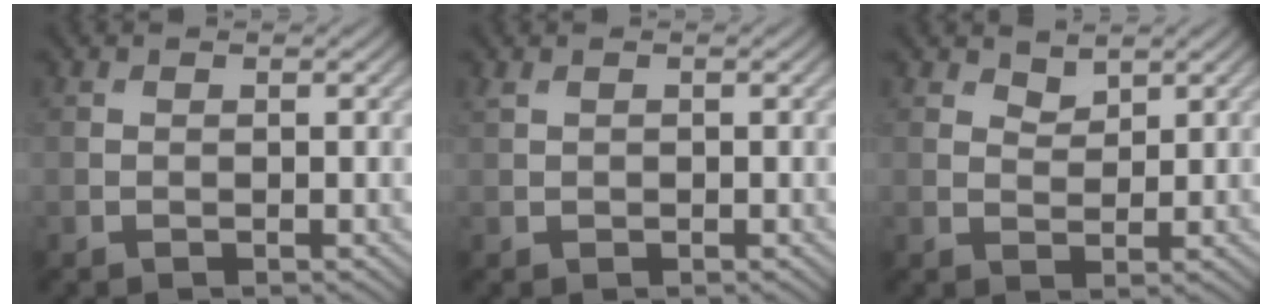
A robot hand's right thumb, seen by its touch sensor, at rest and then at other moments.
{"total": 0.8, "force": [0.3, 0.5, 0.5], "torque": [-0.017, 0.002, 0.010]}
{"total": 1.8, "force": [1.5, 0.9, 0.6], "torque": [-0.015, -0.004, 0.030]}